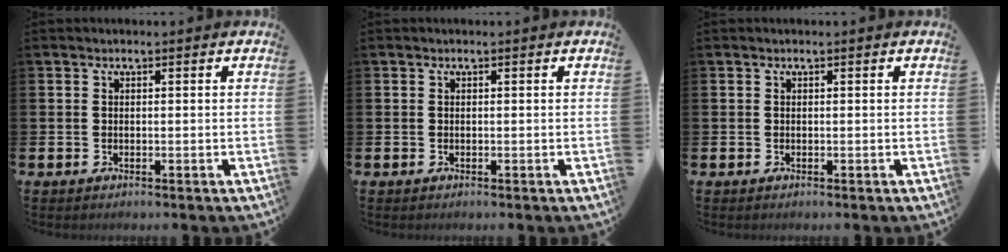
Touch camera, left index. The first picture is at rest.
{"total": 0.0}
{"total": 0.0}